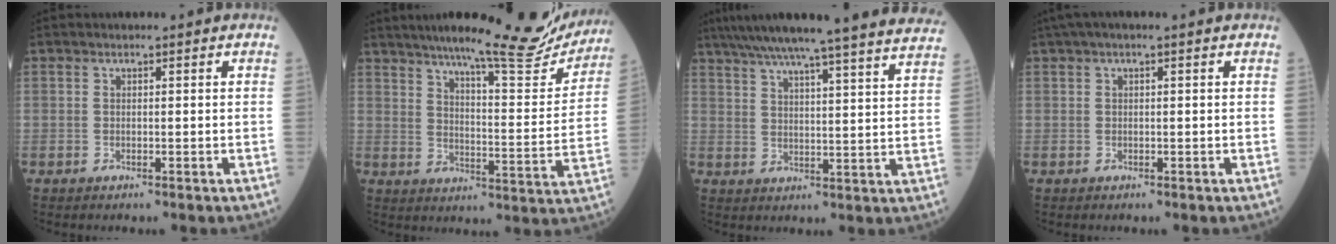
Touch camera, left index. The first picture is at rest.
{"total": 21.1, "force": [18.5, 2.0, 10.0], "torque": [-0.143, -0.034, 0.239]}
{"total": 25.9, "force": [23.5, -1.0, 10.8], "torque": [-0.178, -0.041, 0.296]}
{"total": 2.3, "force": [1.3, 0.1, 1.9], "torque": [-0.040, 0.028, 0.023]}